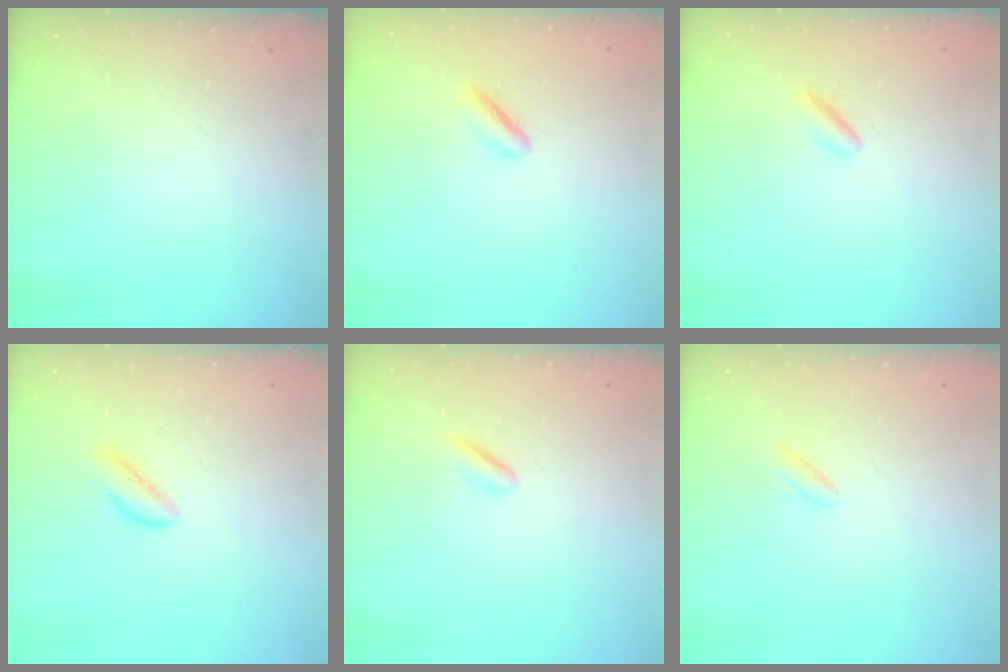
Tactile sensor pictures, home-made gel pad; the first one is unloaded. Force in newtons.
{"total": 2.2, "press": 2.0, "slide": 1.0}
{"total": 3.0, "press": 2.8, "slide": 0.9}
{"total": 2.7, "press": 2.6, "slide": 0.8}
{"total": 2.4, "press": 2.2, "slide": 1.0}
{"total": 2.4, "press": 2.2, "slide": 1.0}